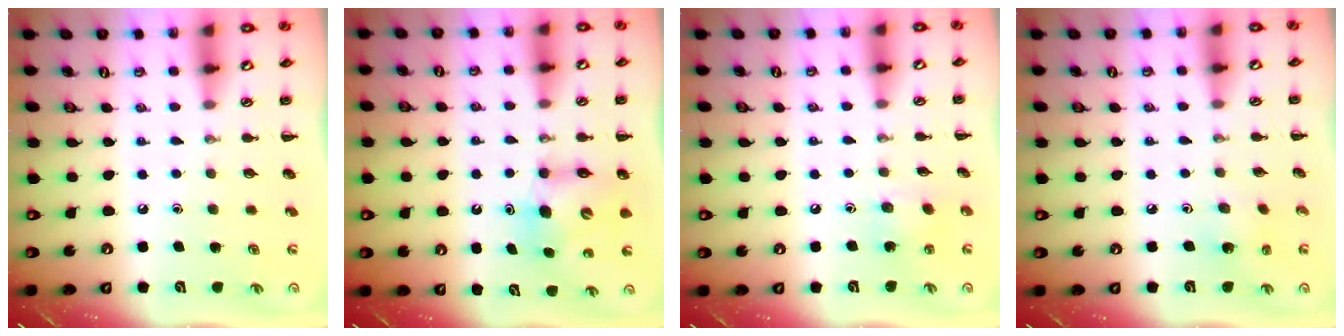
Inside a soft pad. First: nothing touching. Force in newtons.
{"total": 6.5, "press": 6.5, "slide": 0.8}
{"total": 4.6, "press": 4.5, "slide": 0.9}
{"total": 2.1, "press": 2.0, "slide": 0.5}